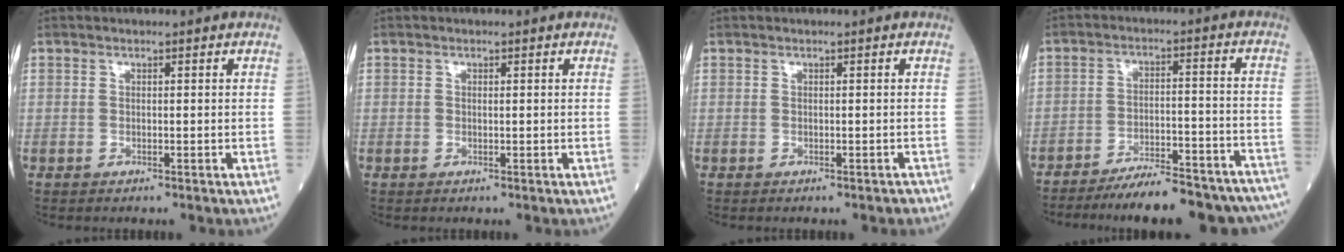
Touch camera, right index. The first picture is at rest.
{"total": 0.5, "force": [0.0, 0.2, 0.5], "torque": [-0.012, 0.000, 0.001]}
{"total": 1.0, "force": [-0.9, 0.4, 0.4], "torque": [-0.006, -0.001, -0.010]}
{"total": 20.3, "force": [-18.4, 3.1, 8.1], "torque": [-0.063, 0.012, -0.249]}